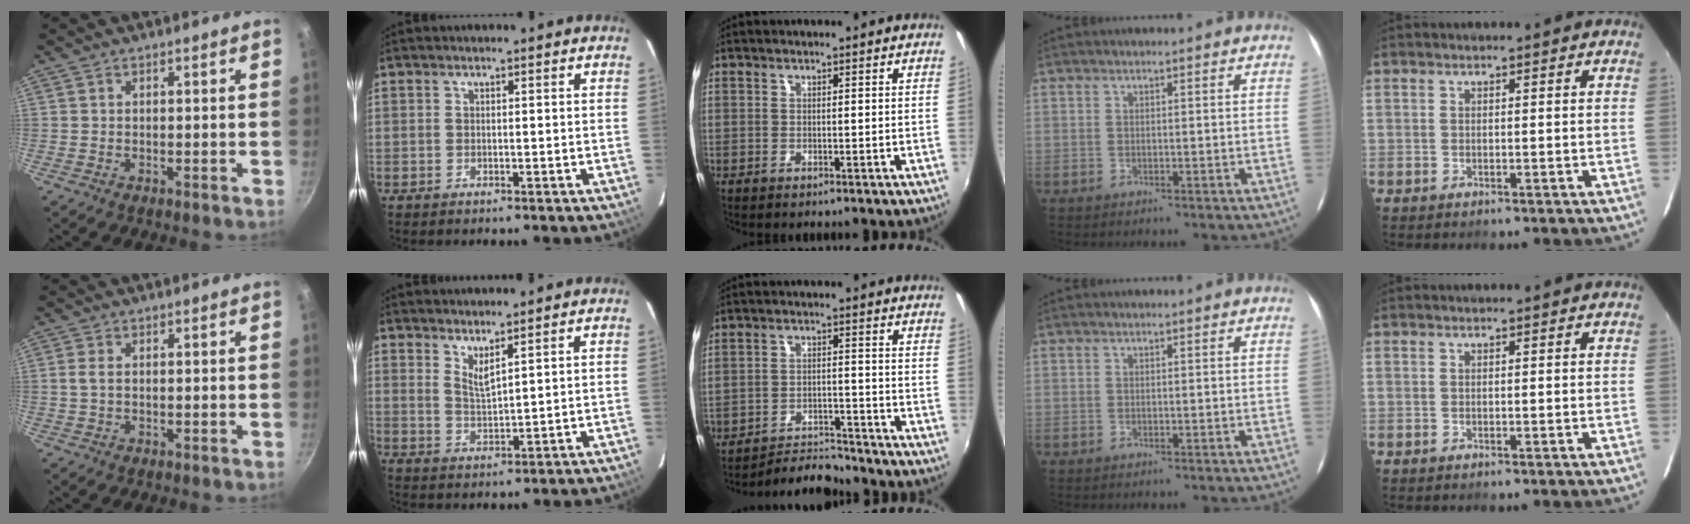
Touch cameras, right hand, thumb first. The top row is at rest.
{"thumb": {"total": 2.0, "force": [0.3, 1.2, 1.7], "torque": [-0.035, 0.001, 0.004]}, "index": {"total": 3.6, "force": [2.9, 0.2, 2.2], "torque": [-0.040, -0.010, 0.050]}, "middle": {"total": 6.9, "force": [-6.9, 0.5, 0.3], "torque": [-0.026, 0.009, -0.114]}}